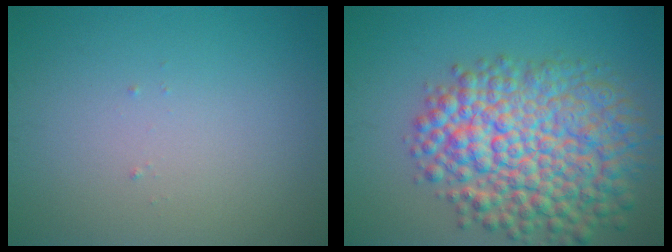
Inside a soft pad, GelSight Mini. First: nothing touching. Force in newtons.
{"total": 11.1, "press": 11.1, "slide": 0.3}